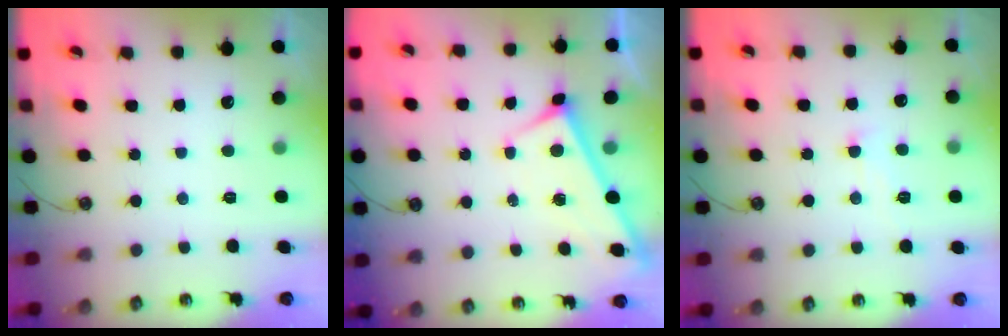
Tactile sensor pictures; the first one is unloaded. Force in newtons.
{"total": 3.0, "press": 3.0, "slide": 0.2}
{"total": 2.0, "press": 1.9, "slide": 0.6}